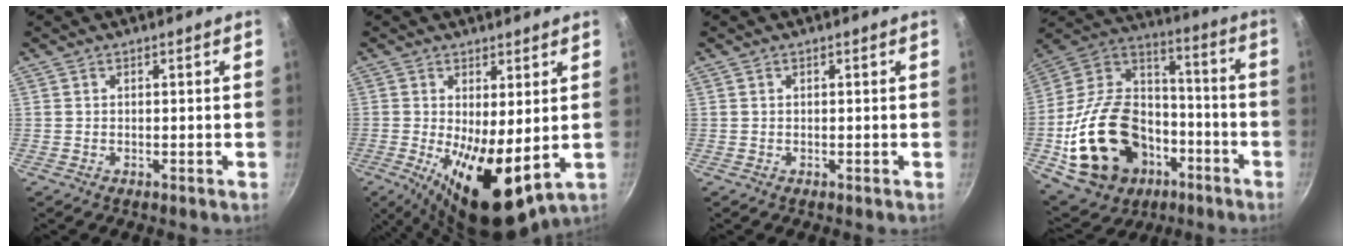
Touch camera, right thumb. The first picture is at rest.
{"total": 12.6, "force": [-0.7, 4.9, 11.6], "torque": [-0.172, -0.024, 0.001]}
{"total": 0.0}
{"total": 28.5, "force": [-8.8, 20.6, 17.6], "torque": [-0.283, 0.069, -0.135]}